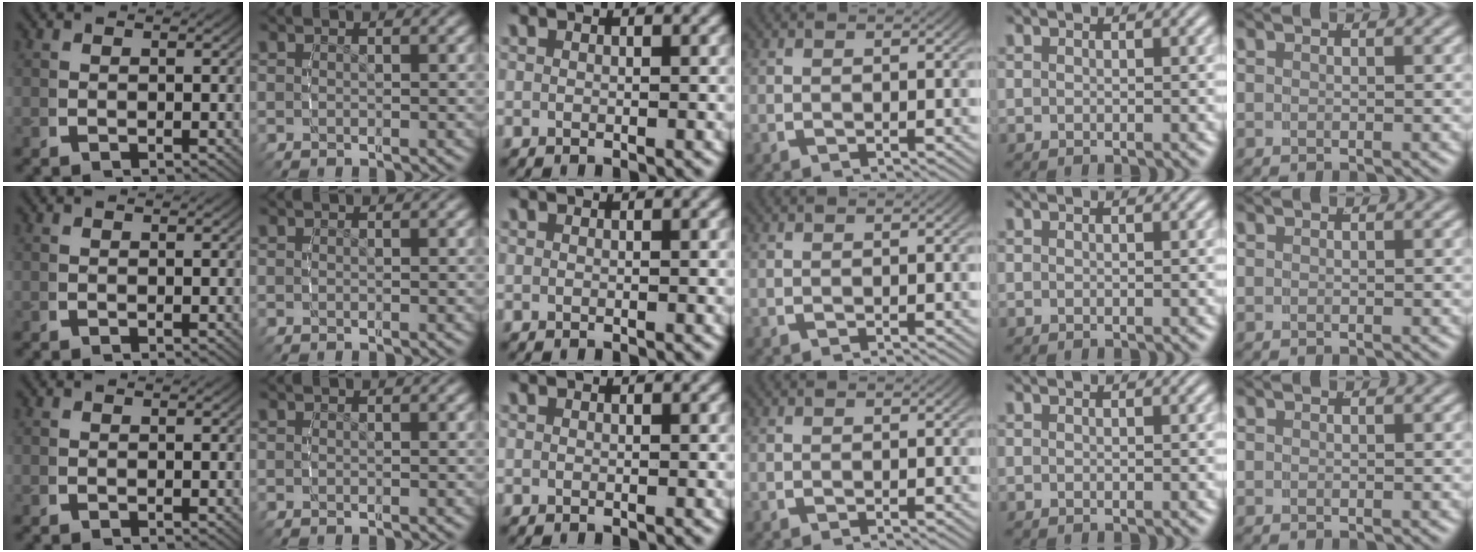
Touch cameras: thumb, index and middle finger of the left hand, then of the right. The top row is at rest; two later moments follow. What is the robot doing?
{"motion": "reach", "object": "paper towel"}